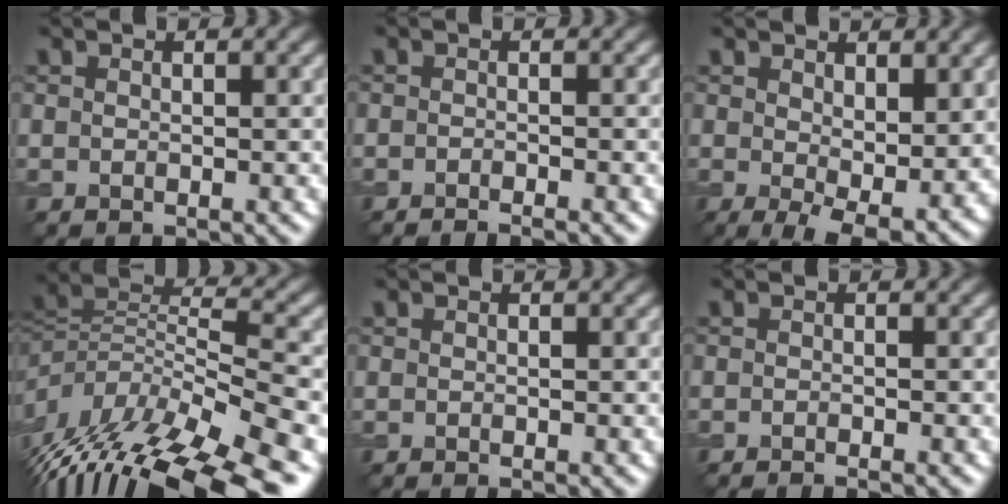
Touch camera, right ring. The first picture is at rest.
{"total": 1.4, "force": [-1.1, 0.1, 0.8], "torque": [-0.008, -0.003, -0.023]}
{"total": 5.8, "force": [0.5, 2.9, 5.0], "torque": [-0.088, -0.021, 0.020]}
{"total": 14.6, "force": [-8.4, 5.2, 10.7], "torque": [-0.209, 0.009, -0.126]}
{"total": 0.0}
{"total": 0.8, "force": [-0.6, 0.1, 0.4], "torque": [-0.004, -0.004, -0.013]}